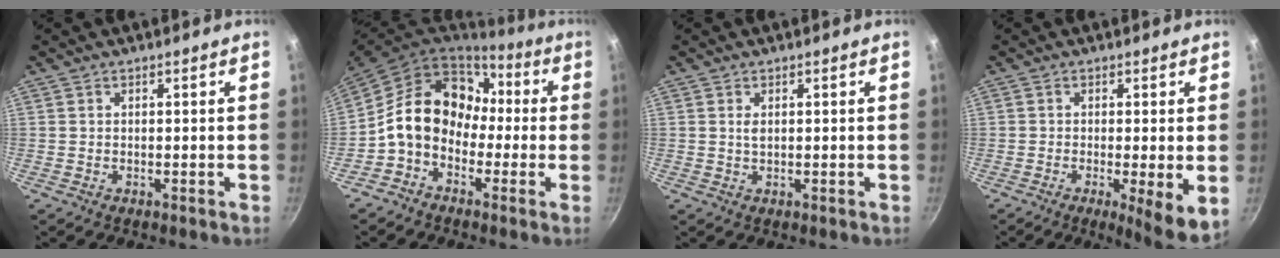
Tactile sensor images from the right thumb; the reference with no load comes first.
{"total": 16.3, "force": [-0.6, 12.8, 10.1], "torque": [-0.150, 0.059, -0.027]}
{"total": 1.2, "force": [0.3, 0.6, 1.0], "torque": [-0.019, 0.000, 0.006]}
{"total": 7.6, "force": [-1.4, 1.3, 7.4], "torque": [-0.104, -0.013, -0.017]}